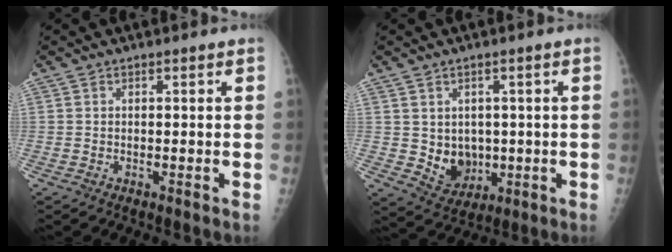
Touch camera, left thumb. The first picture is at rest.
{"total": 6.7, "force": [0.0, 5.5, 3.7], "torque": [-0.028, -0.009, 0.020]}